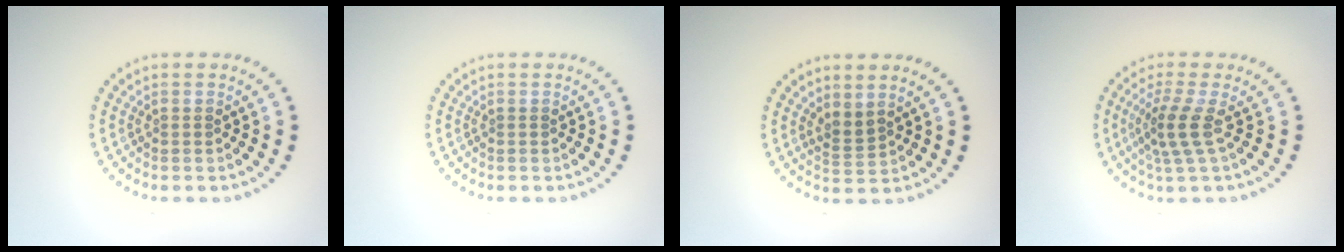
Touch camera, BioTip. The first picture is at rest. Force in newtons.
{"total": 0.0}
{"total": 1.7, "press": 1.3, "slide": 1.1}
{"total": 2.9, "press": 2.2, "slide": 1.9}